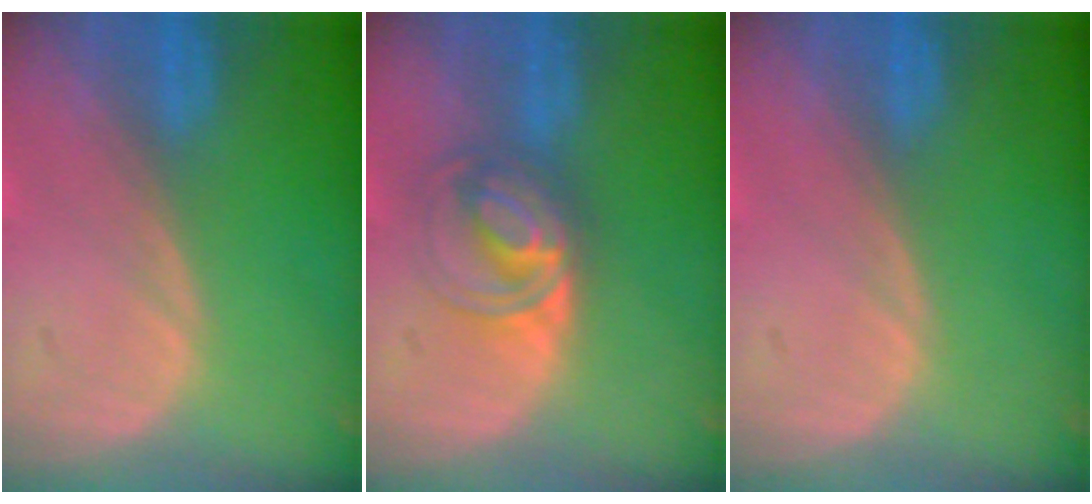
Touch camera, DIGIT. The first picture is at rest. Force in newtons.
{"total": 6.2, "press": 5.6, "slide": 2.6}
{"total": 0.0}